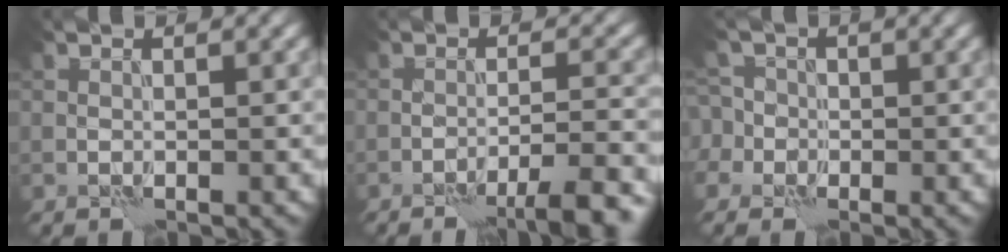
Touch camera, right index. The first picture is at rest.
{"total": 6.0, "force": [-4.3, 0.9, 4.1], "torque": [-0.052, 0.004, -0.065]}
{"total": 4.2, "force": [-0.8, 3.9, 1.4], "torque": [-0.018, 0.015, -0.051]}